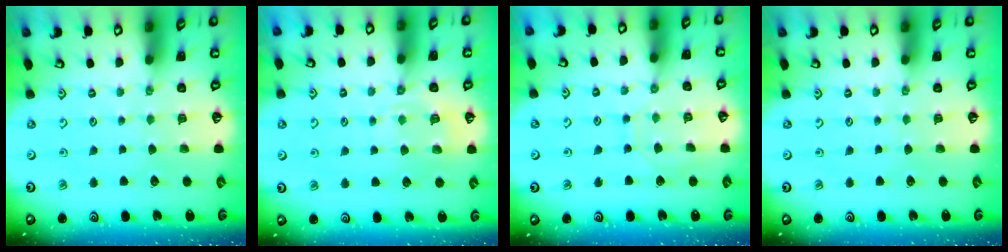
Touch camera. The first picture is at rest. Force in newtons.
{"total": 6.4, "press": 6.3, "slide": 1.0}
{"total": 6.8, "press": 6.8, "slide": 0.6}
{"total": 0.0}